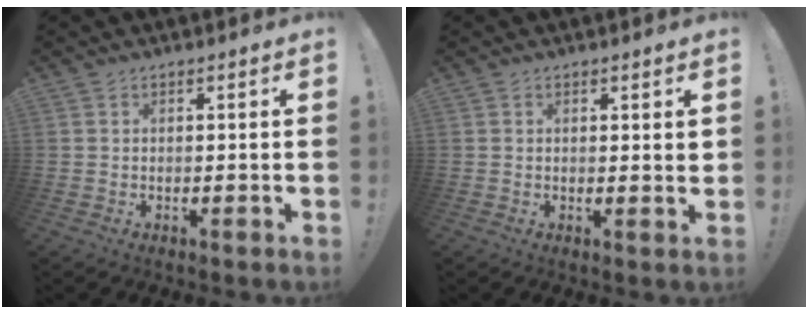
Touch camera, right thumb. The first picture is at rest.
{"total": 1.7, "force": [1.0, 0.3, 1.4], "torque": [-0.005, -0.007, 0.012]}